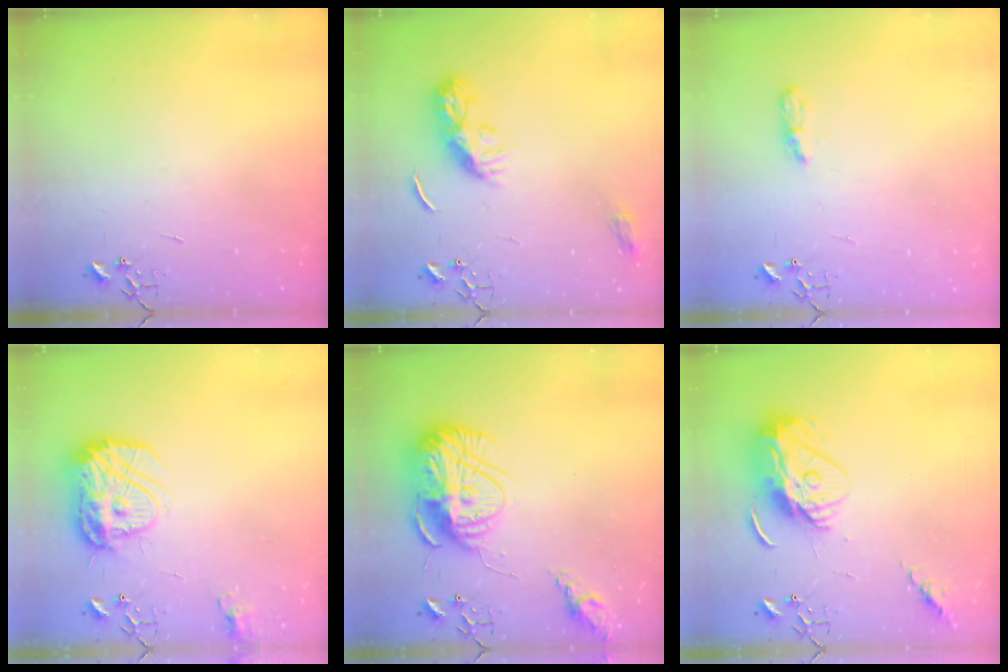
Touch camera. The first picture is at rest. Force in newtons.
{"total": 10.4, "press": 10.4, "slide": 0.2}
{"total": 6.1, "press": 6.1, "slide": 0.5}
{"total": 15.0, "press": 14.9, "slide": 1.1}
{"total": 18.7, "press": 18.6, "slide": 1.7}
{"total": 12.3, "press": 12.2, "slide": 1.1}